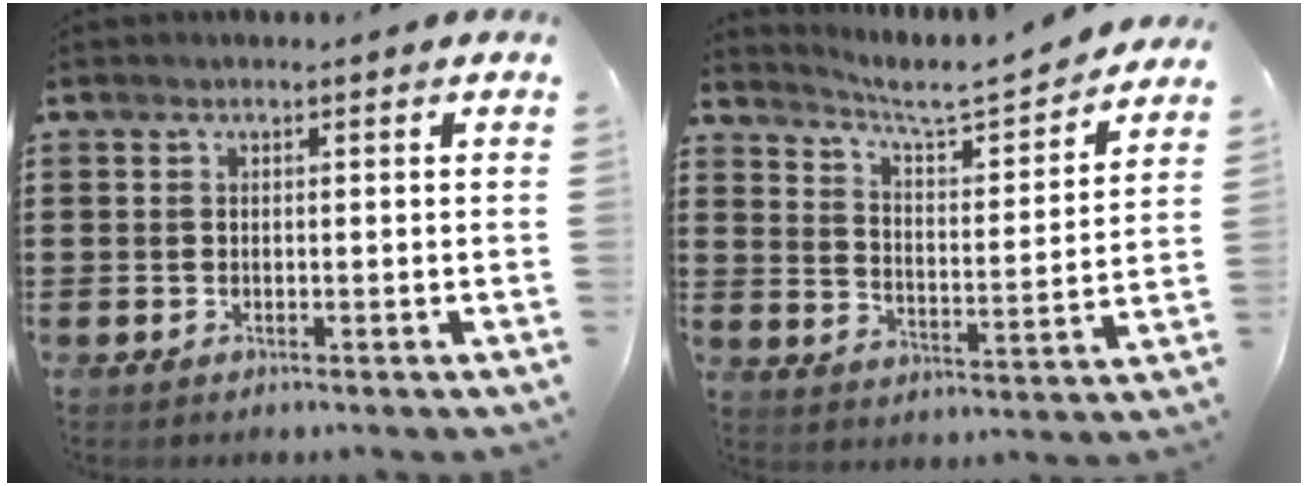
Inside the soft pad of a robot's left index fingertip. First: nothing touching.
{"total": 4.8, "force": [4.4, -0.1, 1.8], "torque": [-0.060, -0.036, 0.065]}